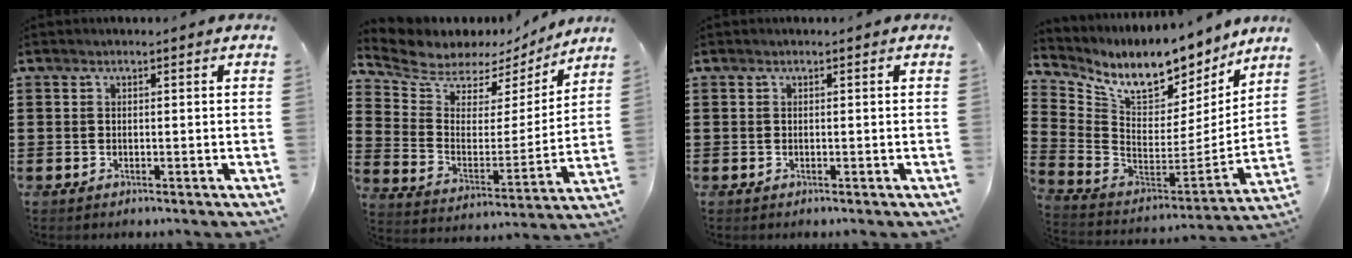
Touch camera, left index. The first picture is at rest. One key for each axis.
{"total": 5.9, "fx": 5.4, "fy": 2.4, "fz": 0.2, "tx": -0.046, "ty": -0.040, "tz": 0.092}
{"total": 0.0}
{"total": 9.6, "fx": 8.0, "fy": 3.1, "fz": 4.4, "tx": -0.110, "ty": -0.065, "tz": 0.136}